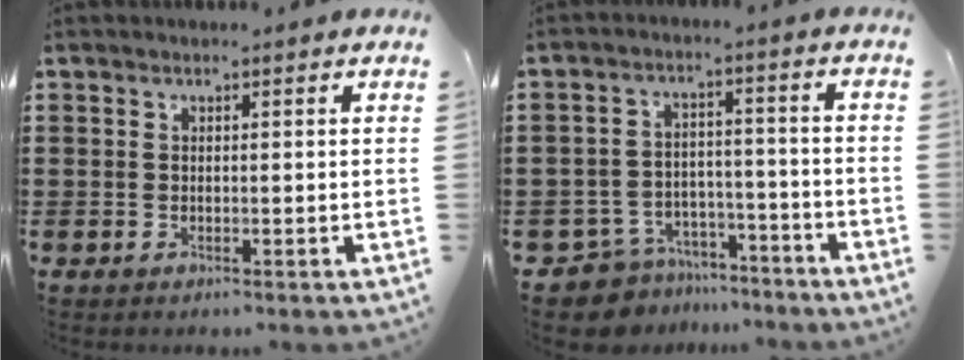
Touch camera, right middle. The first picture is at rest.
{"total": 7.3, "force": [-7.1, 1.7, 0.5], "torque": [-0.018, 0.019, -0.140]}